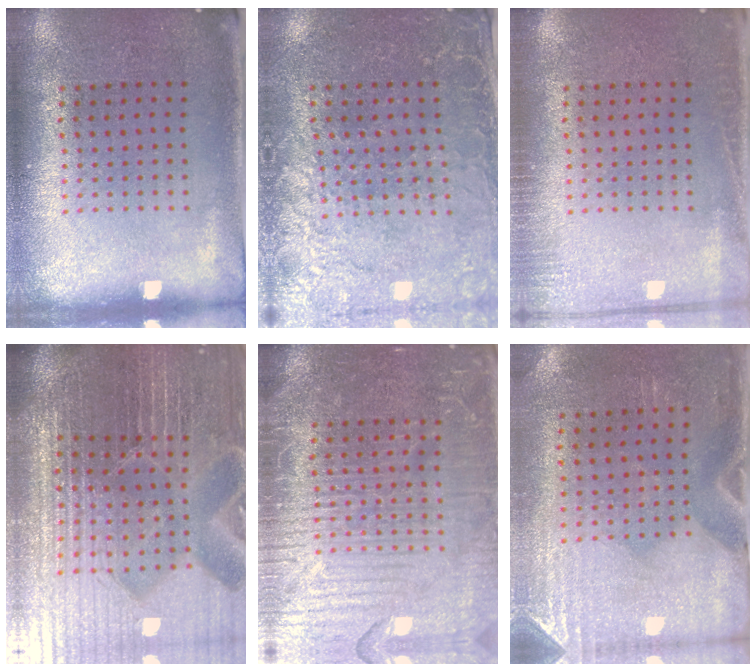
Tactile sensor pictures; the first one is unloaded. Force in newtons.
{"total": 2.9, "press": 2.8, "slide": 0.7}
{"total": 1.4, "press": 1.4, "slide": 0.4}
{"total": 7.2, "press": 6.3, "slide": 3.4}
{"total": 7.2, "press": 7.2, "slide": 0.9}
{"total": 2.9, "press": 2.5, "slide": 1.4}